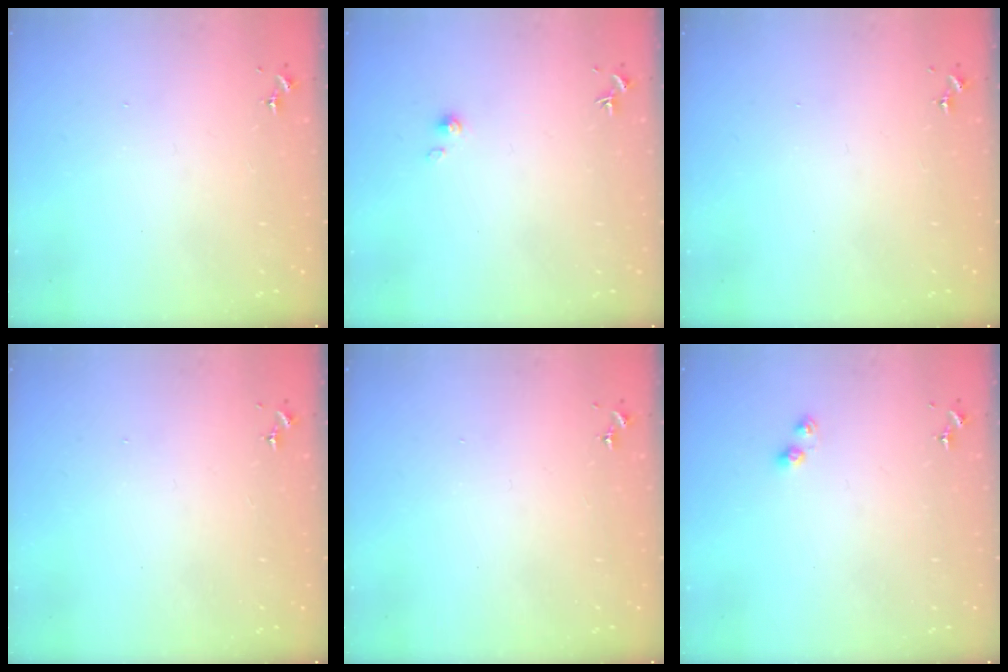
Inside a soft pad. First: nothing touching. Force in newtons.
{"total": 2.8, "press": 2.8, "slide": 0.4}
{"total": 0.0}
{"total": 0.0}
{"total": 0.0}
{"total": 3.8, "press": 3.8, "slide": 0.3}